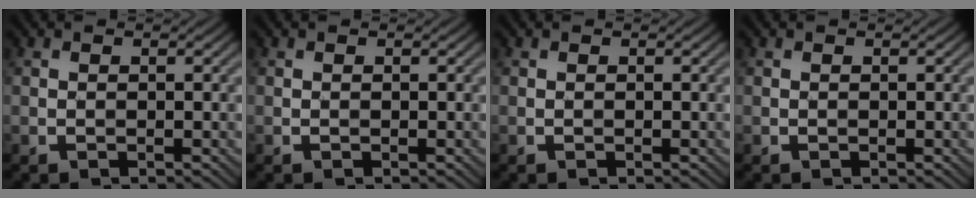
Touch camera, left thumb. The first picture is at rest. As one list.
[{"total": 0.0}, {"total": 0.0}, {"total": 0.0}]